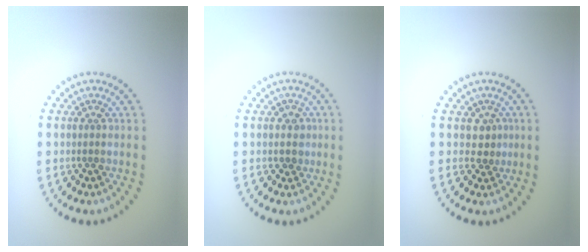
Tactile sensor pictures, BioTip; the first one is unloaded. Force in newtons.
{"total": 1.5, "press": 1.3, "slide": 0.8}
{"total": 1.4, "press": 0.9, "slide": 1.0}